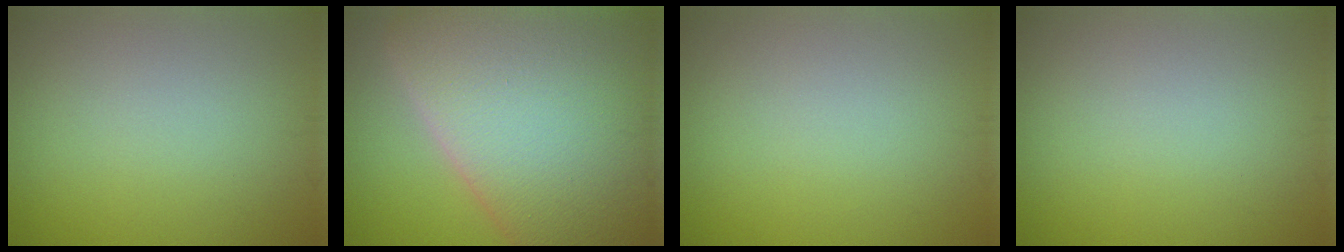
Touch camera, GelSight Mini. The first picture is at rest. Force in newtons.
{"total": 18.1, "press": 18.0, "slide": 1.1}
{"total": 0.0}
{"total": 0.0}